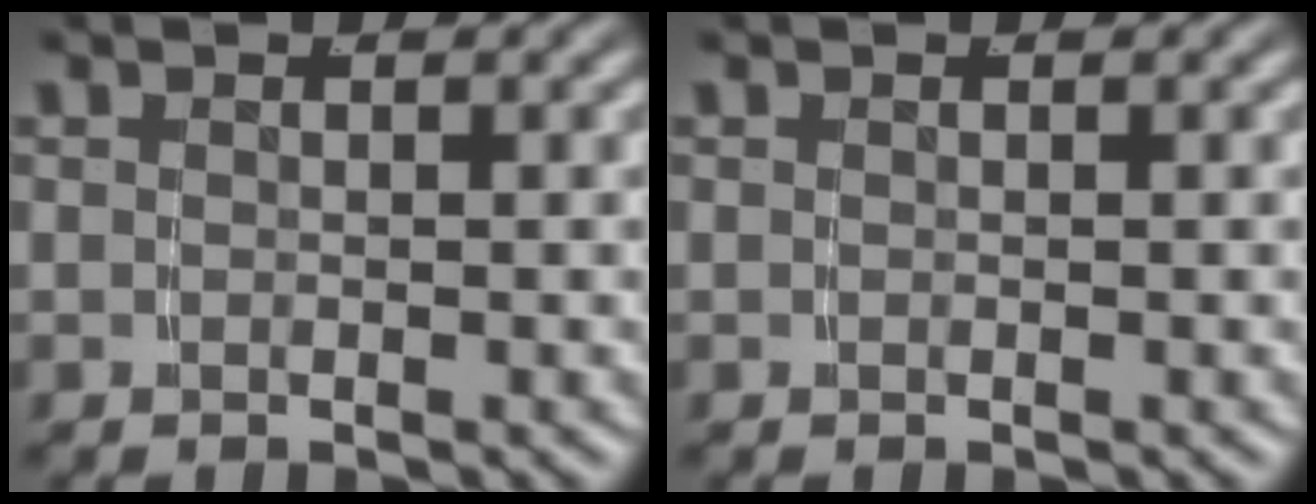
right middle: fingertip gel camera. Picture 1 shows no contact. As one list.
[{"total": 0.0}]